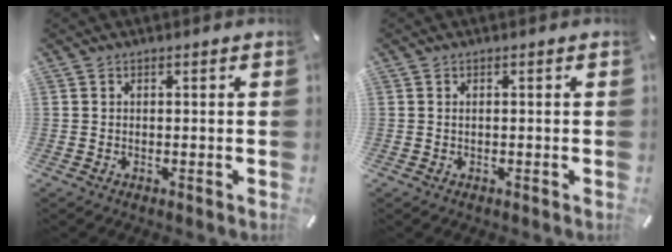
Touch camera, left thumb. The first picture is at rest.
{"total": 0.7, "force": [-0.1, 0.3, 0.6], "torque": [-0.013, -0.001, -0.002]}